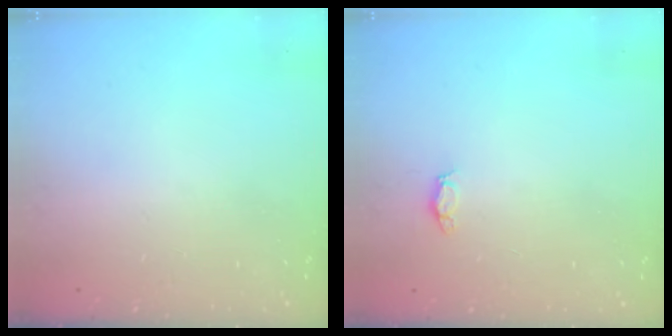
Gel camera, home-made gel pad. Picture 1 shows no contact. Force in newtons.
{"total": 2.8, "press": 2.8, "slide": 0.4}